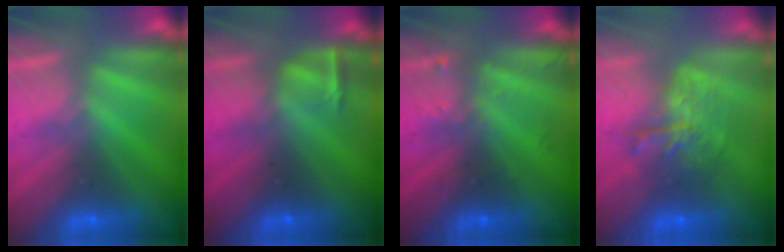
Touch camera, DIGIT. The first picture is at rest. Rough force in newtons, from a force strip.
{"total": 2.9}
{"total": 2.4}
{"total": 6.9}